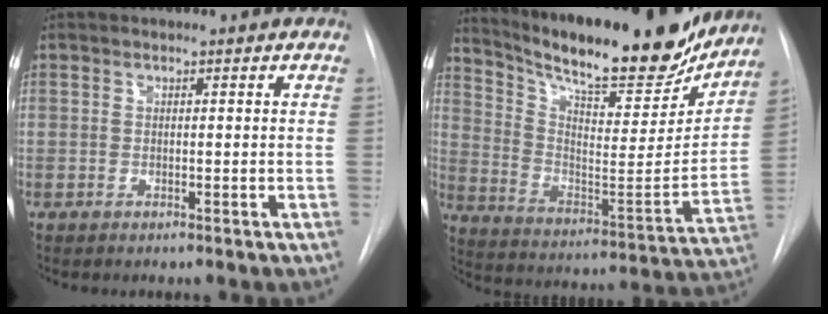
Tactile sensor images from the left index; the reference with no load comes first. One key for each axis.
{"total": 25.4, "fx": 21.6, "fy": 5.0, "fz": 12.5, "tx": -0.210, "ty": -0.042, "tz": 0.315}